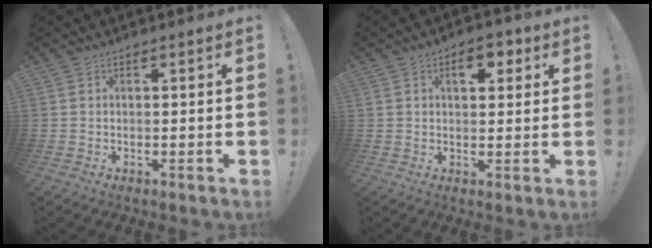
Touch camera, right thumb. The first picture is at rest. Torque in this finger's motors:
{"motor_torque": [0.32, 1.17, 0.54, 0.41, -0.01]}